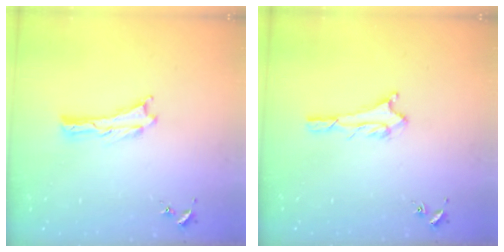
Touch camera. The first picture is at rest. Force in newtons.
{"total": 1.6, "press": 1.6, "slide": 0.1}